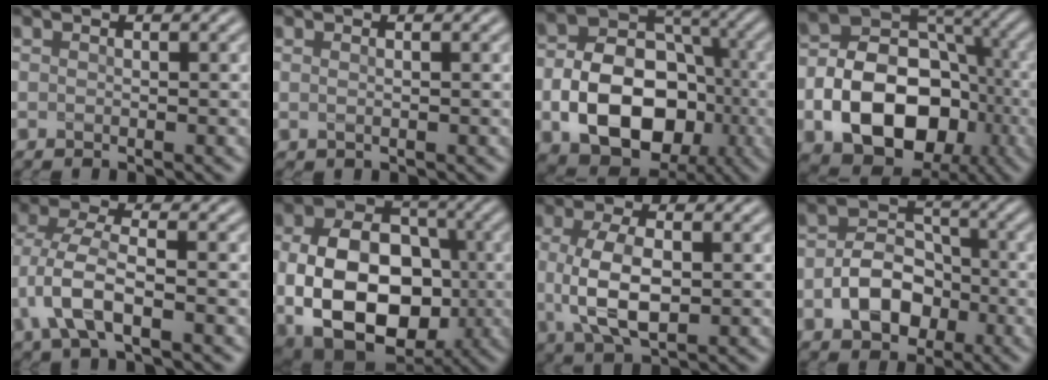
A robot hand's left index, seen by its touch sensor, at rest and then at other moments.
{"total": 0.6, "force": [0.3, 0.3, 0.4], "torque": [0.004, -0.003, 0.003]}
{"total": 10.9, "force": [-2.9, 8.0, 6.8], "torque": [-0.115, -0.005, -0.052]}
{"total": 12.1, "force": [-3.3, 8.8, 7.5], "torque": [-0.117, -0.003, -0.059]}
{"total": 5.4, "force": [-1.5, 2.5, 4.5], "torque": [-0.102, 0.010, -0.036]}
{"total": 13.5, "force": [-1.5, 9.9, 9.2], "torque": [-0.156, -0.024, -0.017]}
{"total": 5.7, "force": [0.3, 2.7, 5.1], "torque": [-0.112, -0.001, 0.005]}
{"total": 5.2, "force": [-1.6, 3.9, 3.1], "torque": [-0.049, 0.004, -0.030]}